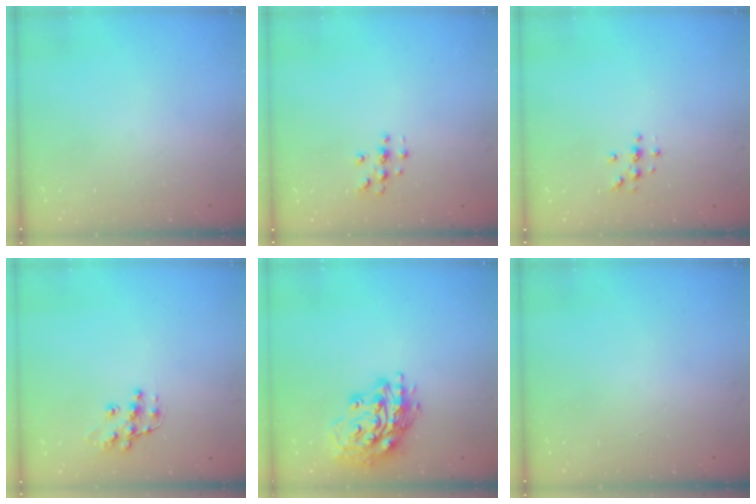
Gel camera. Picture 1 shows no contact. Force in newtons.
{"total": 3.0, "press": 3.0, "slide": 0.3}
{"total": 3.0, "press": 3.0, "slide": 0.4}
{"total": 10.2, "press": 10.2, "slide": 0.8}
{"total": 16.9, "press": 16.8, "slide": 1.5}
{"total": 0.0}